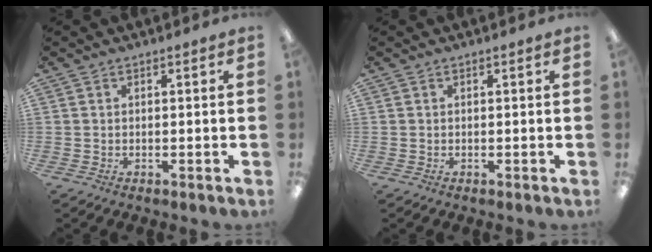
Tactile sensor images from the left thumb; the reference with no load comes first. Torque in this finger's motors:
{"motor_torque": [0.00, 0.00, 0.06, -0.01, 0.00]}